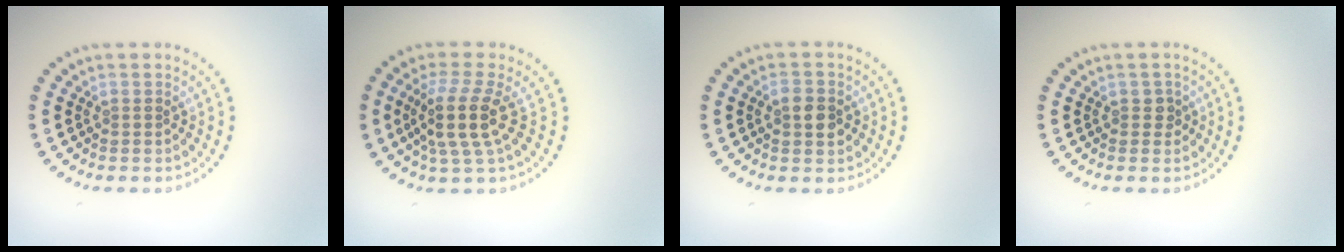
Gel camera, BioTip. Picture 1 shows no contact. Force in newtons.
{"total": 4.2, "press": 3.3, "slide": 2.7}
{"total": 2.5, "press": 2.5, "slide": 0.1}
{"total": 0.9, "press": 0.9, "slide": 0.3}